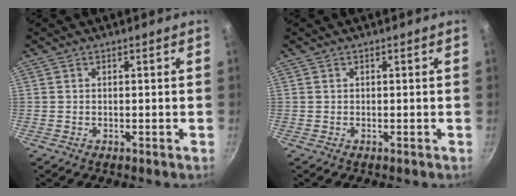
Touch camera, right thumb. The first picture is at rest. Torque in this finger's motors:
{"motor_torque": [0.00, 0.00, -0.21, 0.49, 0.00]}